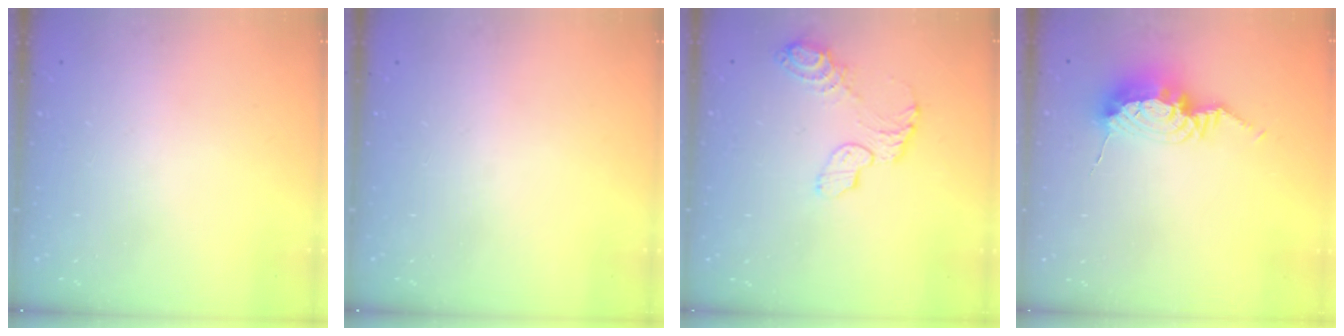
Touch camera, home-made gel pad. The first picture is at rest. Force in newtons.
{"total": 0.0}
{"total": 9.0, "press": 8.9, "slide": 0.6}
{"total": 11.2, "press": 11.1, "slide": 1.2}